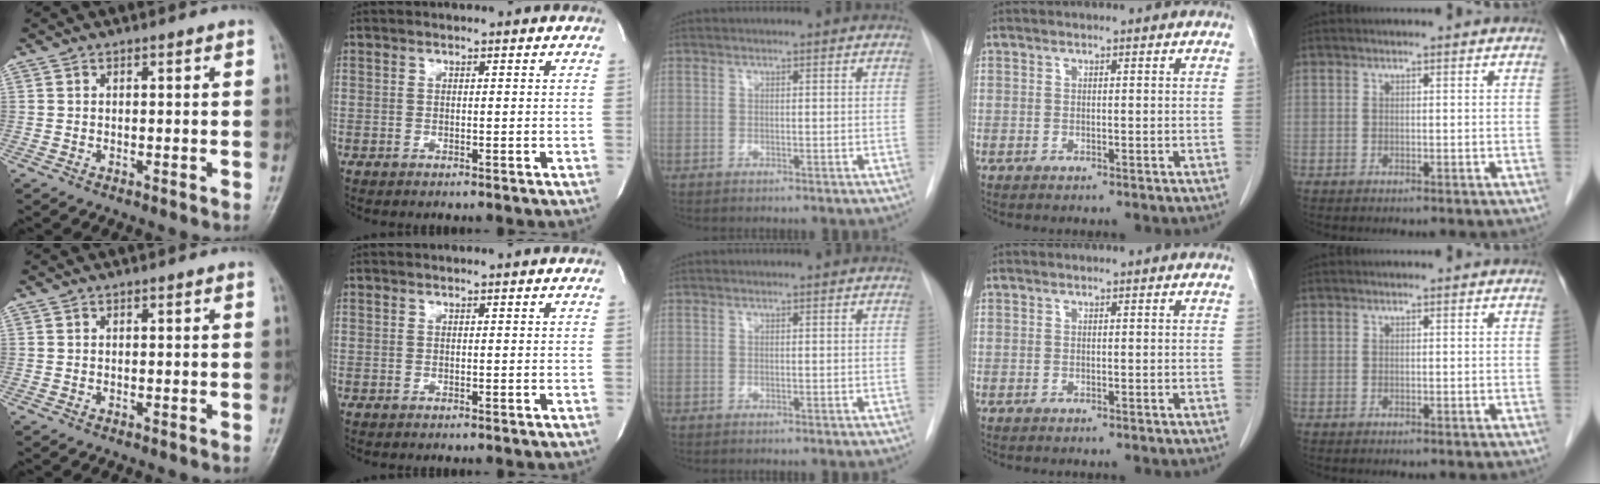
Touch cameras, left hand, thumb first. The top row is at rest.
{}